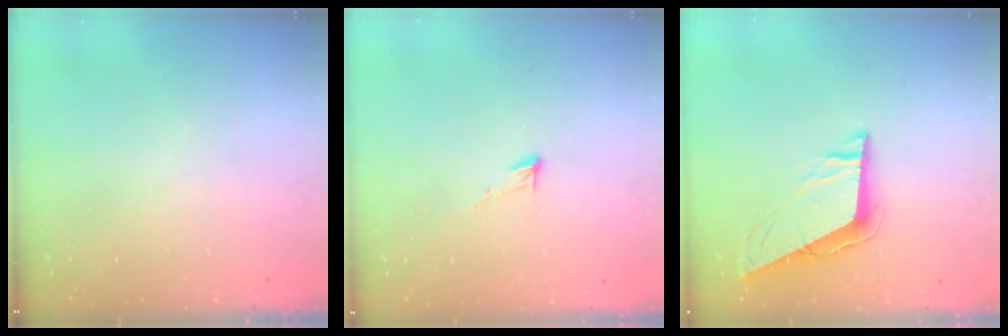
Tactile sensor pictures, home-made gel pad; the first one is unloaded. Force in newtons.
{"total": 4.0, "press": 4.0, "slide": 0.3}
{"total": 9.7, "press": 9.7, "slide": 1.2}